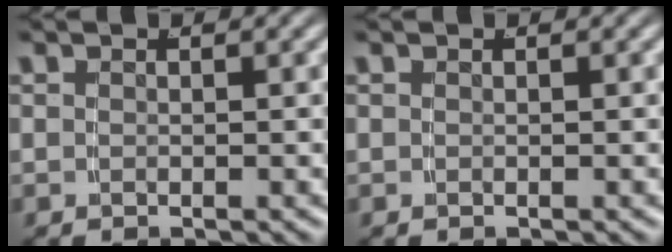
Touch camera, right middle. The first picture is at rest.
{"total": 0.0}